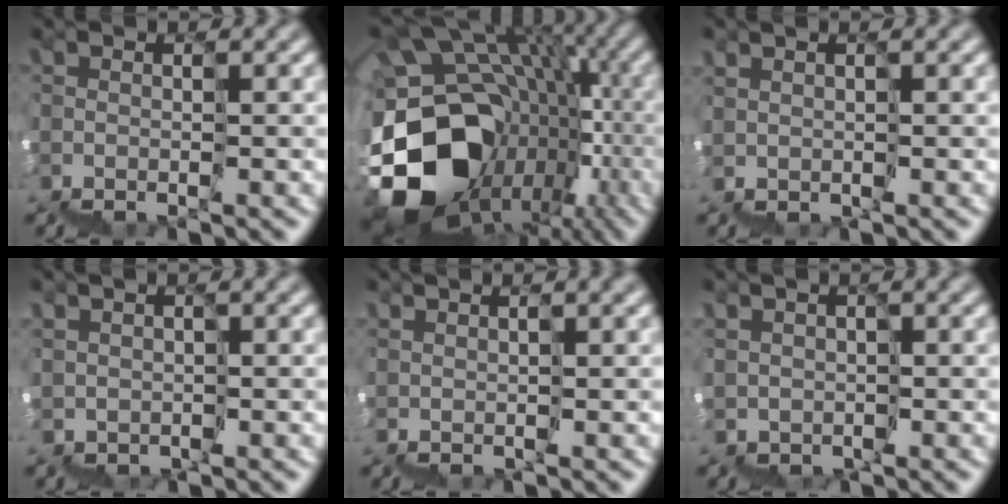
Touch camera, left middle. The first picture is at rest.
{"total": 16.3, "force": [-2.9, 13.3, 8.9], "torque": [-0.143, 0.006, -0.026]}
{"total": 1.4, "force": [0.4, 0.8, 1.1], "torque": [-0.009, -0.005, 0.011]}
{"total": 2.0, "force": [0.3, 1.8, 0.7], "torque": [-0.001, 0.001, 0.008]}
{"total": 2.4, "force": [0.6, 1.0, 2.1], "torque": [-0.016, -0.003, 0.020]}
{"total": 2.1, "force": [0.2, 2.1, 0.4], "torque": [0.006, 0.007, 0.006]}